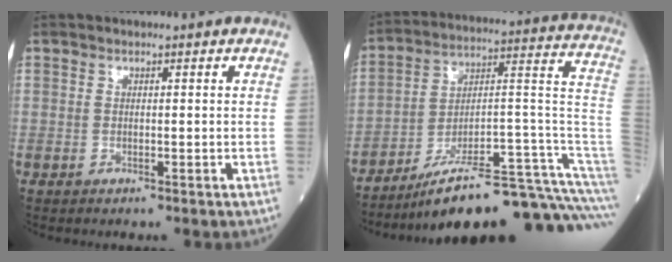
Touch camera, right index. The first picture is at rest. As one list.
[{"total": 24.1, "force": [-19.1, -0.3, 14.6], "torque": [-0.116, 0.040, -0.290]}]